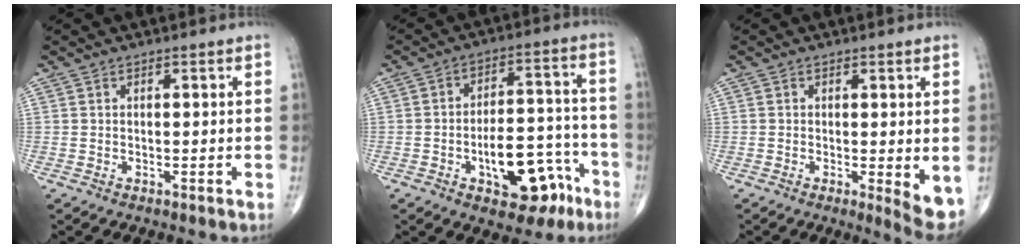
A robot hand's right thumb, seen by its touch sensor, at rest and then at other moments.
{"total": 14.9, "force": [-6.6, 7.5, 11.0], "torque": [-0.125, 0.060, -0.086]}
{"total": 5.2, "force": [-0.5, 1.4, 5.0], "torque": [-0.068, -0.015, -0.010]}